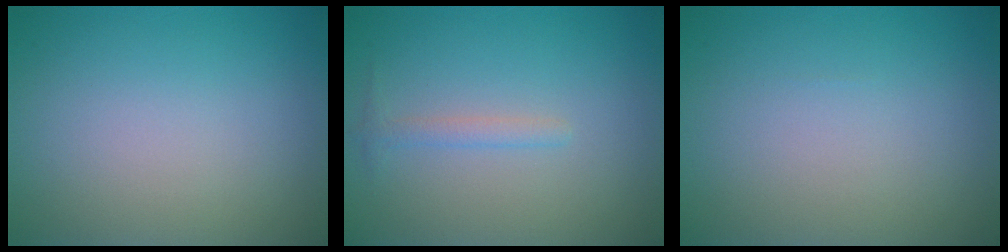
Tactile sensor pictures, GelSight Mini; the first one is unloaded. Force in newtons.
{"total": 1.1, "press": 1.1, "slide": 0.0}
{"total": 0.0}